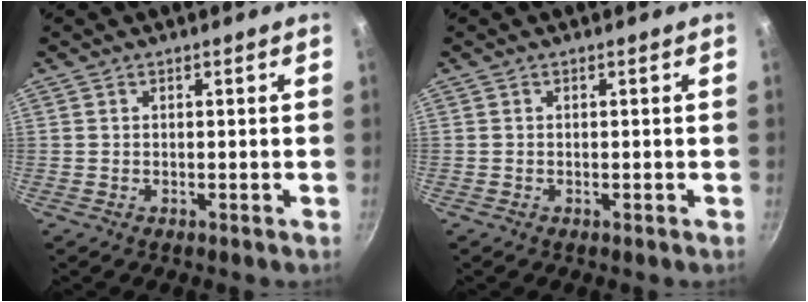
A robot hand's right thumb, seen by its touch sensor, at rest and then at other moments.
{"total": 0.0}